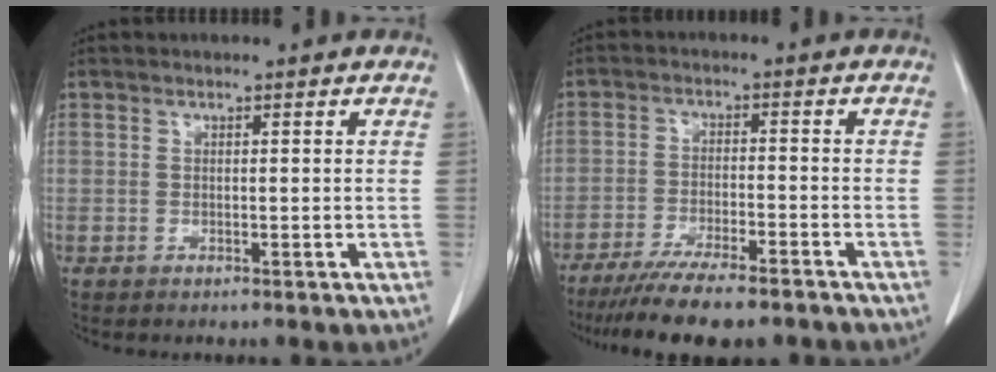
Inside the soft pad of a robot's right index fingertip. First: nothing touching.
{"total": 12.6, "force": [-10.5, 1.9, 6.7], "torque": [-0.105, -0.021, -0.162]}